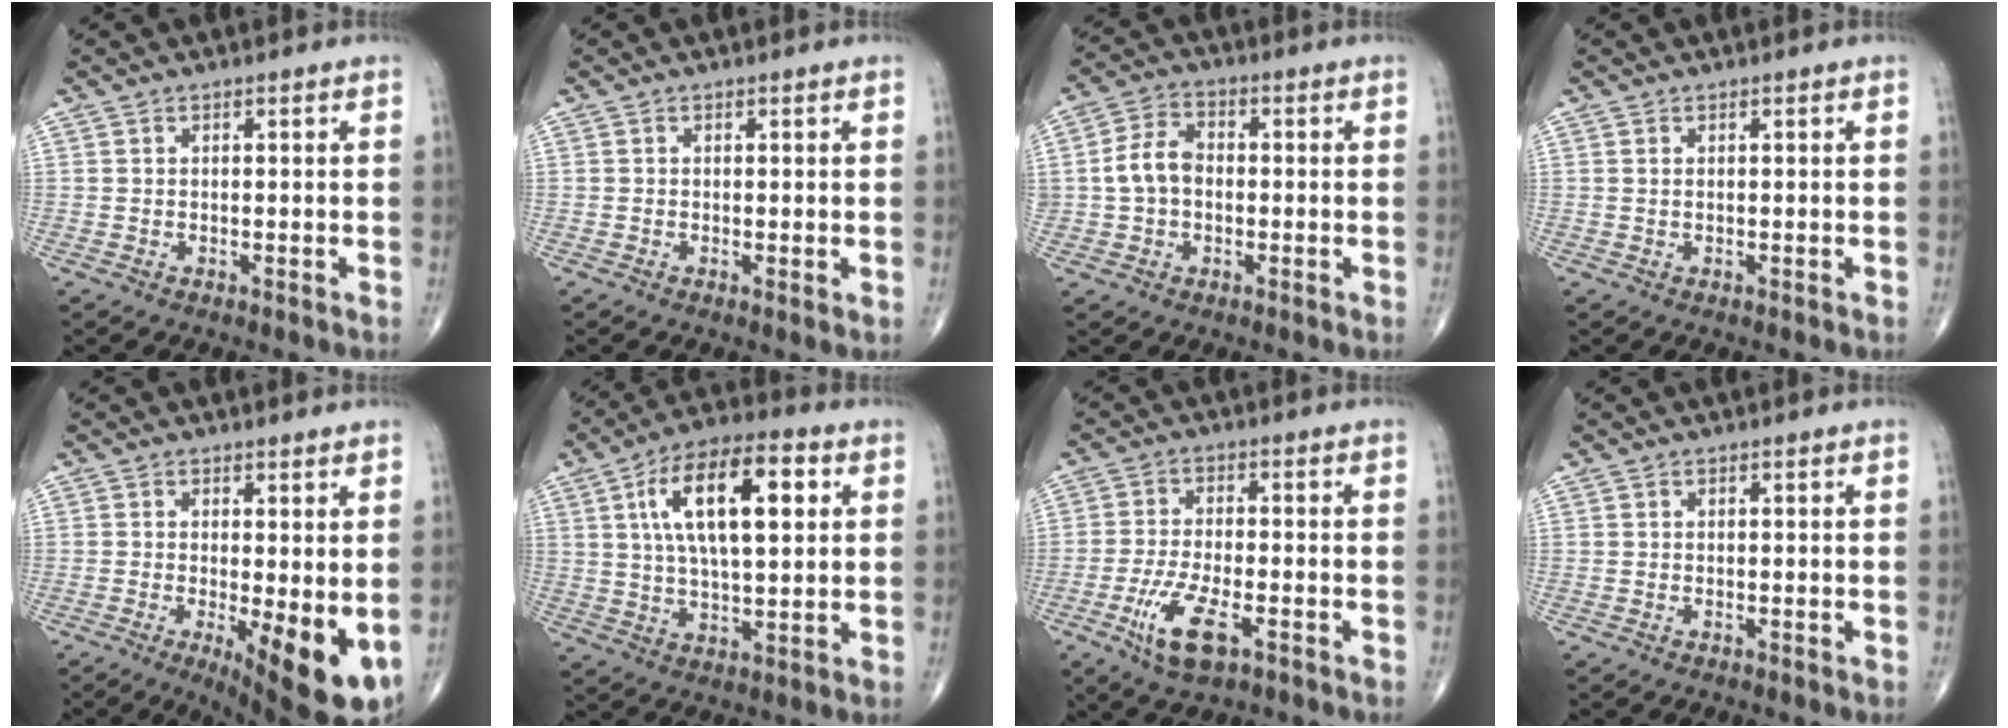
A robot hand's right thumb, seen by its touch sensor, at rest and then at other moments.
{"total": 0.7, "force": [0.0, 0.2, 0.7], "torque": [-0.014, -0.004, -0.003]}
{"total": 7.0, "force": [-0.3, 5.1, 4.8], "torque": [-0.086, 0.021, -0.011]}
{"total": 0.0}
{"total": 11.6, "force": [-2.5, 3.7, 10.7], "torque": [-0.149, -0.025, -0.026]}
{"total": 17.1, "force": [4.8, 7.1, 14.7], "torque": [-0.240, 0.007, 0.077]}
{"total": 8.8, "force": [-4.0, 3.2, 7.1], "torque": [-0.148, 0.005, -0.070]}
{"total": 0.0}